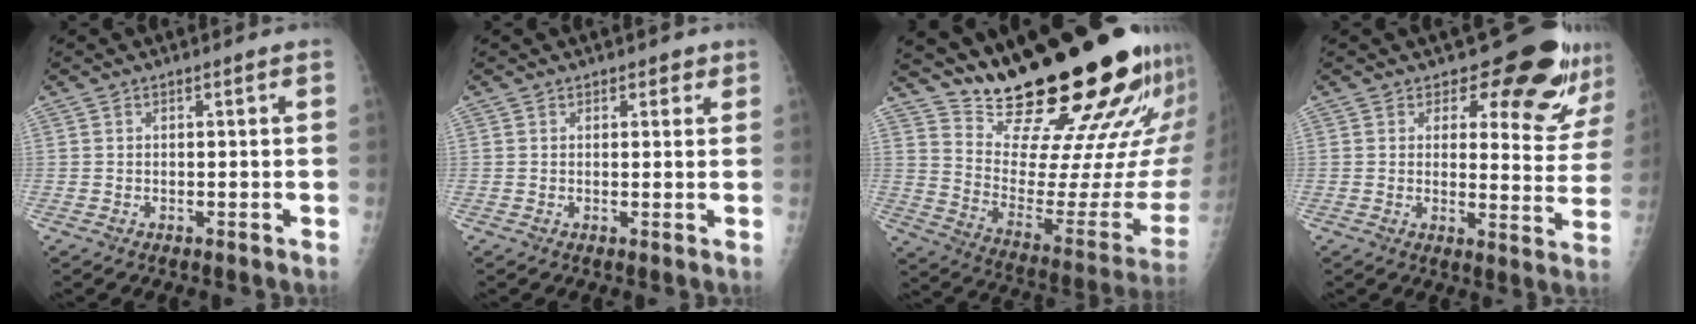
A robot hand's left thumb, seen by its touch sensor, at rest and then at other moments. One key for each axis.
{"total": 1.8, "fx": 1.2, "fy": 1.1, "fz": 0.8, "tx": 0.008, "ty": -0.005, "tz": 0.011}
{"total": 29.8, "fx": 23.7, "fy": 6.9, "fz": 16.7, "tx": -0.230, "ty": -0.168, "tz": 0.339}
{"total": 12.3, "fx": 10.3, "fy": 4.8, "fz": 4.9, "tx": -0.022, "ty": -0.085, "tz": 0.112}